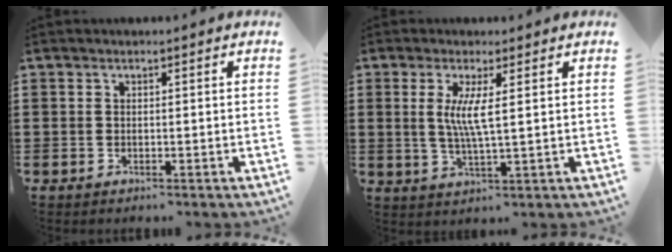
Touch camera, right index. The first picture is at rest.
{"total": 5.0, "force": [0.9, 0.2, 4.9], "torque": [-0.095, -0.008, 0.014]}